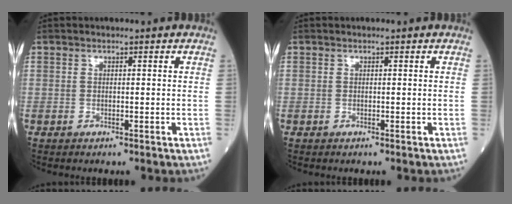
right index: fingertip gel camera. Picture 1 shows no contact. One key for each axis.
{"total": 0.0}